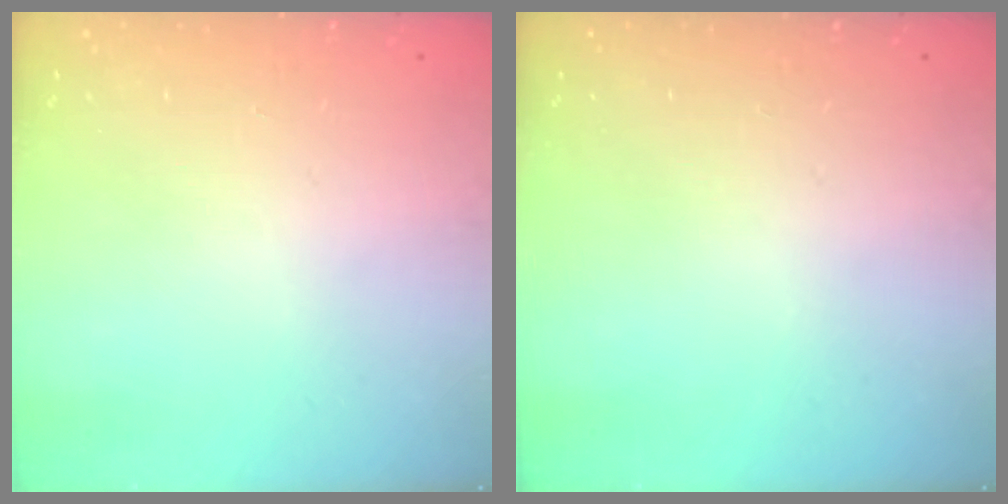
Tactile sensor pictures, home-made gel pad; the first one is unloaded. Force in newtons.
{"total": 0.0}